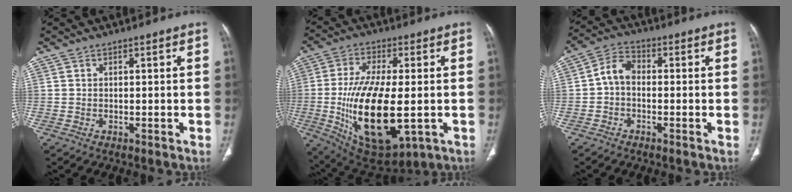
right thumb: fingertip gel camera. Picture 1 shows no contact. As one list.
[{"total": 21.1, "force": [-3.0, 9.2, 18.7], "torque": [-0.348, -0.020, -0.027]}, {"total": 5.1, "force": [-0.6, 3.5, 3.6], "torque": [-0.057, 0.018, -0.025]}]